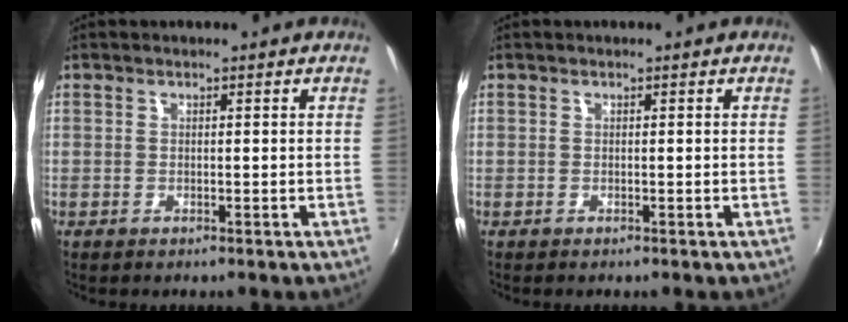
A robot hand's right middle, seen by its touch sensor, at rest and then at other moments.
{"total": 0.0}